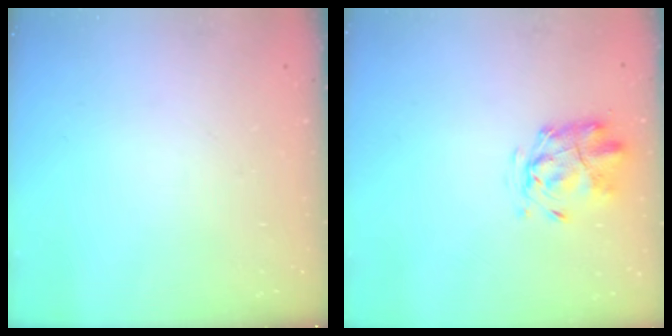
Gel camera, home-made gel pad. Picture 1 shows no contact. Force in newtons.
{"total": 2.4, "press": 2.3, "slide": 0.5}